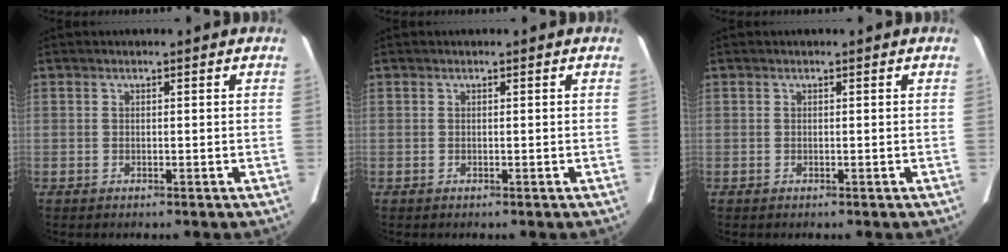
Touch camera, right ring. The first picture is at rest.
{"total": 0.0}
{"total": 0.0}